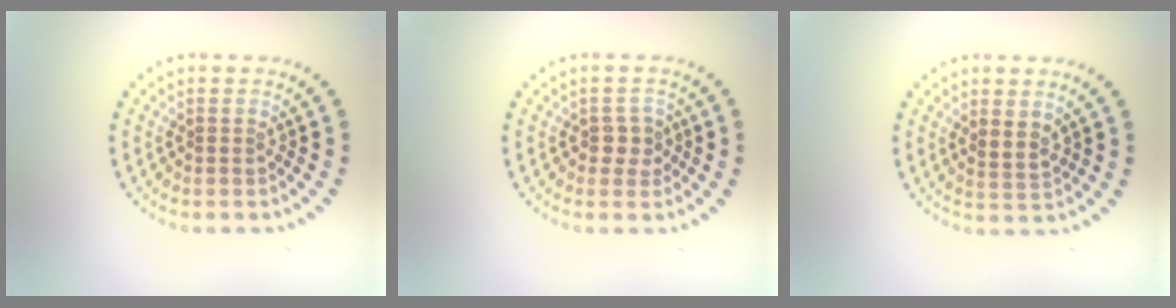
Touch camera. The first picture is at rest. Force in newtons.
{"total": 1.6, "press": 1.5, "slide": 0.5}
{"total": 1.7, "press": 1.3, "slide": 1.1}